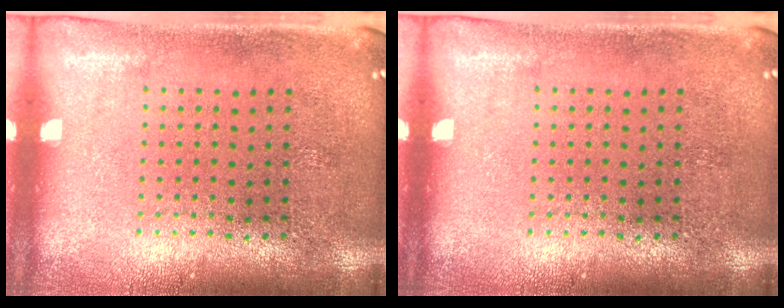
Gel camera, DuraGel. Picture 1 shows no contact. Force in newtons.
{"total": 0.0}